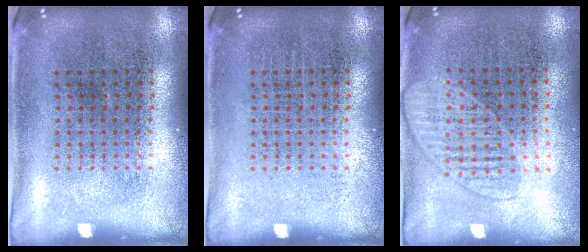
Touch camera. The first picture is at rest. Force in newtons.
{"total": 0.0}
{"total": 1.3, "press": 1.2, "slide": 0.6}